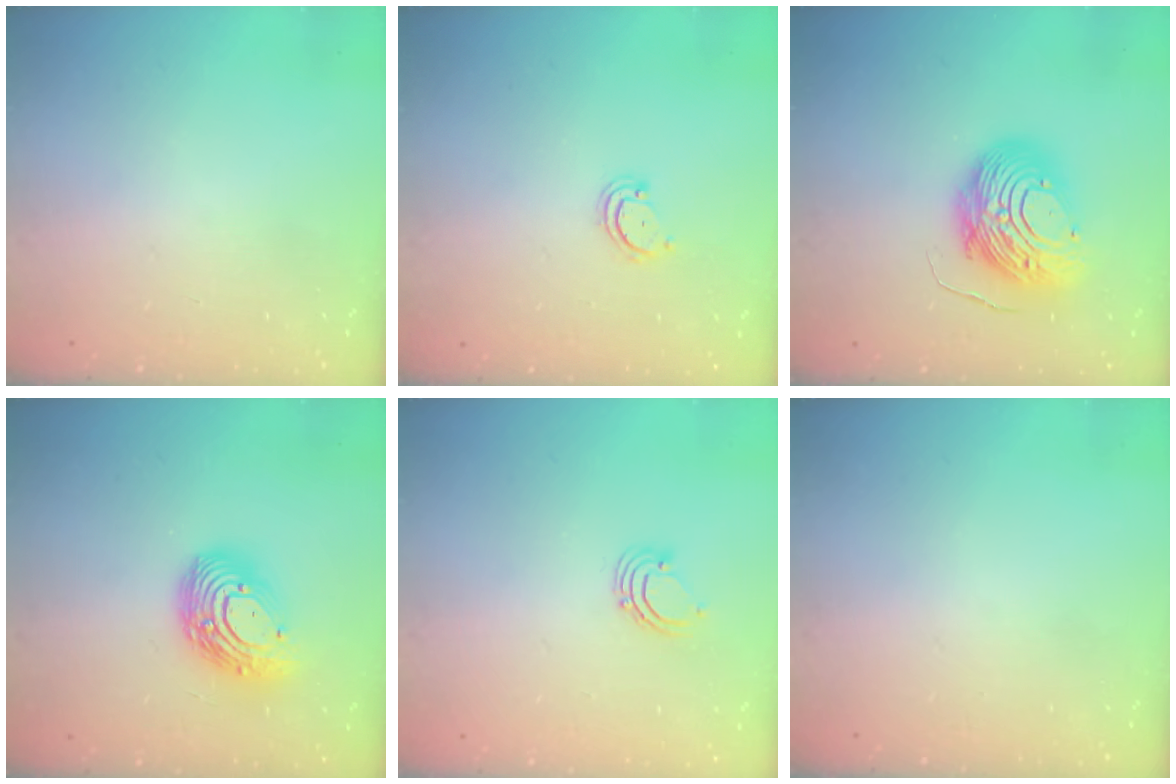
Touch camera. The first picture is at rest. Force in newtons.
{"total": 2.6, "press": 2.6, "slide": 0.3}
{"total": 12.8, "press": 12.7, "slide": 1.1}
{"total": 15.3, "press": 15.3, "slide": 1.2}
{"total": 2.9, "press": 2.9, "slide": 0.2}
{"total": 0.0}